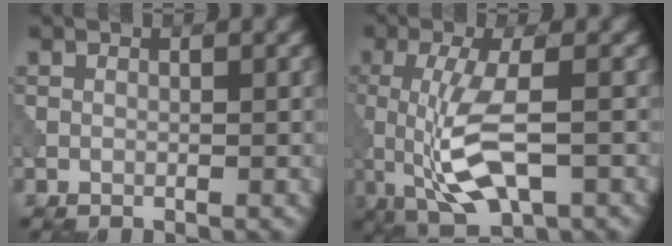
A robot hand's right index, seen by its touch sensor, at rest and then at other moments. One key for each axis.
{"total": 6.5, "fx": -1.1, "fy": 2.1, "fz": 6.1, "tx": -0.129, "ty": -0.008, "tz": -0.019}